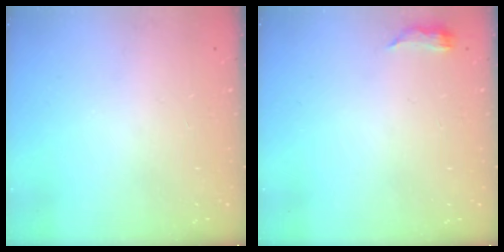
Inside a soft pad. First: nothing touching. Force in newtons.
{"total": 3.8, "press": 3.3, "slide": 1.9}